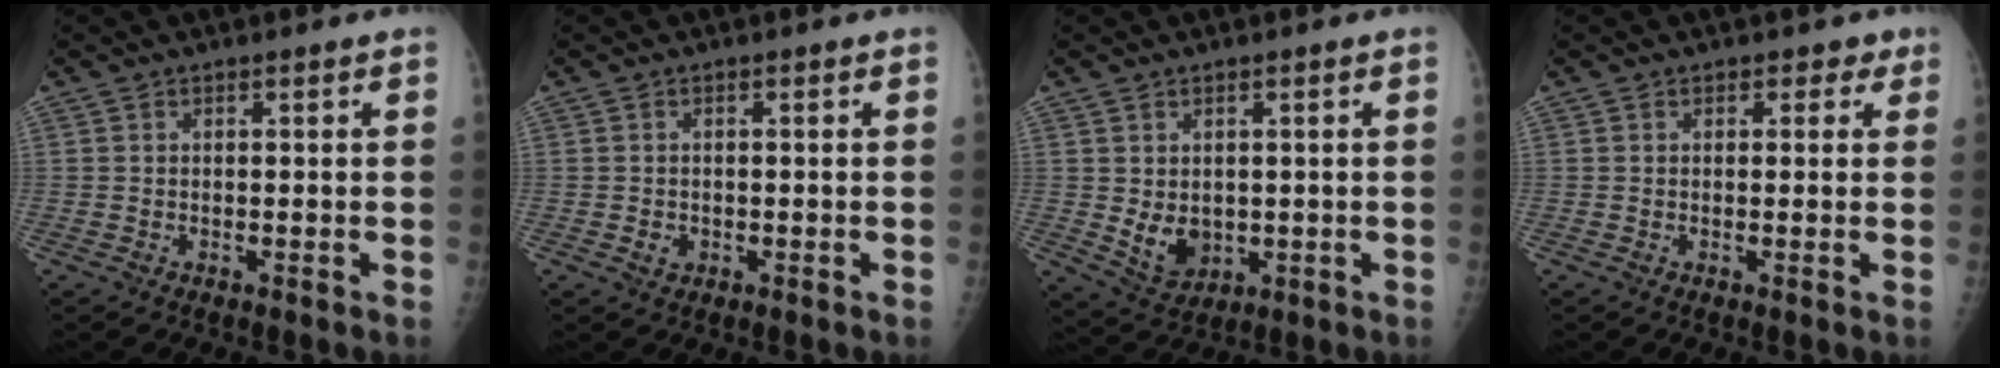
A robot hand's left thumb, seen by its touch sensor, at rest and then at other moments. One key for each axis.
{"total": 1.5, "fx": -0.4, "fy": 1.3, "fz": 0.7, "tx": -0.005, "ty": 0.002, "tz": -0.002}
{"total": 5.8, "fx": 0.0, "fy": 4.5, "fz": 3.6, "tx": -0.043, "ty": -0.014, "tz": 0.020}
{"total": 2.0, "fx": 1.1, "fy": 1.5, "fz": 0.7, "tx": 0.015, "ty": -0.002, "tz": 0.006}